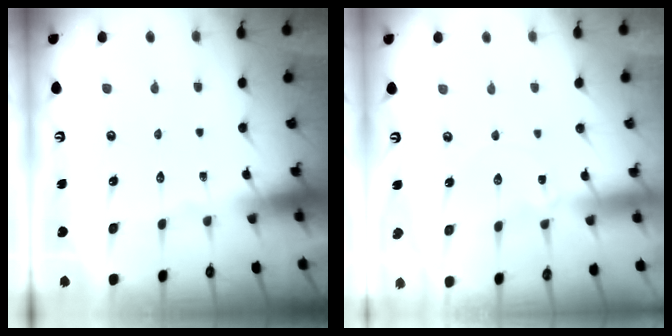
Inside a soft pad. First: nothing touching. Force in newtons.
{"total": 0.0}